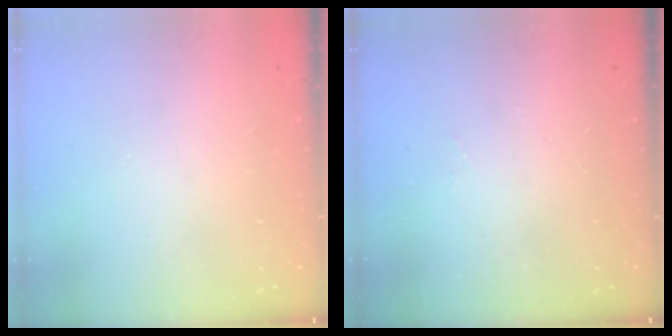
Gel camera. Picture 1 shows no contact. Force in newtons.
{"total": 2.0, "press": 1.9, "slide": 0.8}